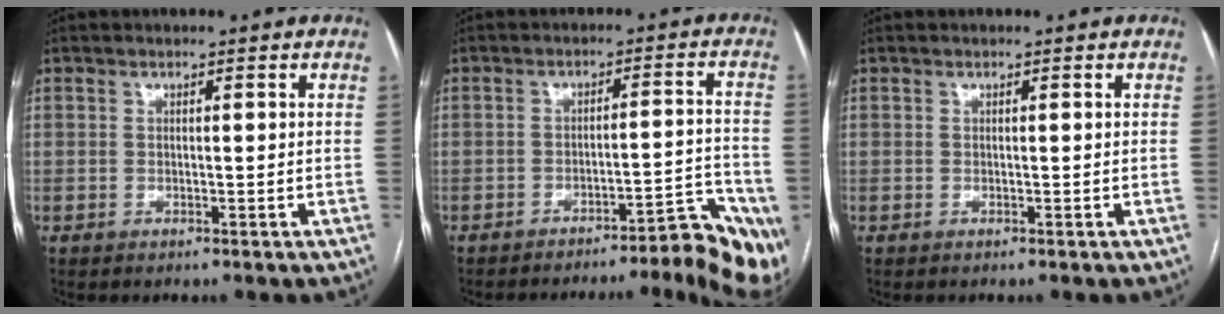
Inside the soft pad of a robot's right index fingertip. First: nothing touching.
{"total": 12.3, "force": [-9.4, 1.5, 7.8], "torque": [-0.037, 0.038, -0.115]}
{"total": 0.0}